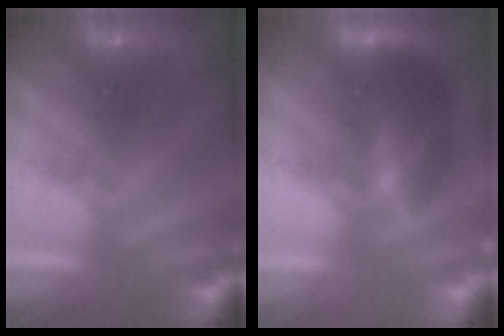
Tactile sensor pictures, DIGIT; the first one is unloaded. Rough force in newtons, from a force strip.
{"total": 5.8}